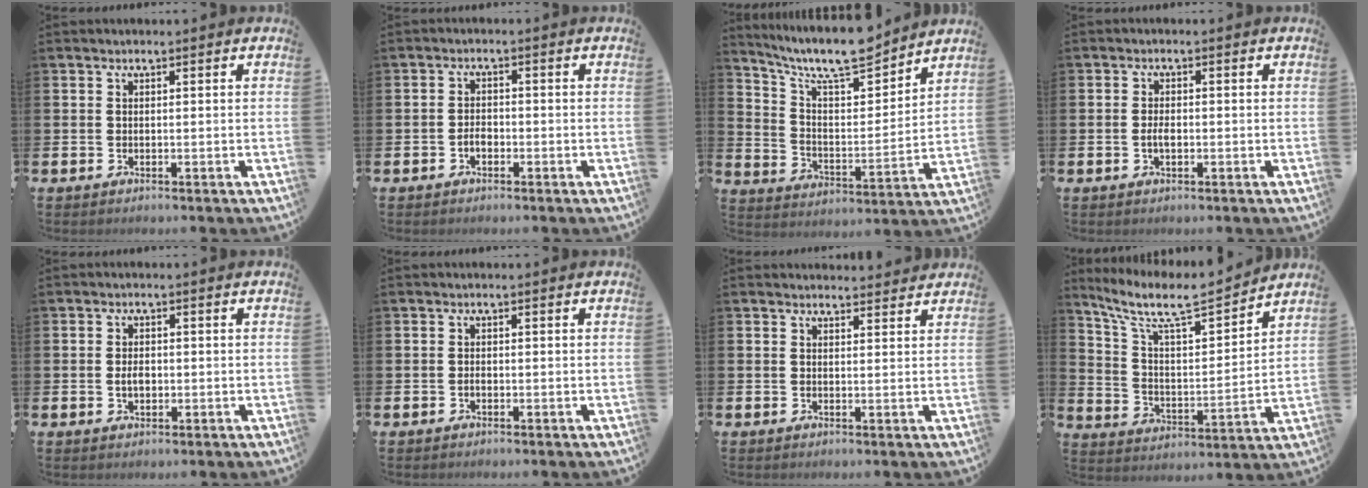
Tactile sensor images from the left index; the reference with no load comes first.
{"total": 1.7, "force": [-0.8, 1.1, 1.1], "torque": [-0.021, 0.005, -0.016]}
{"total": 9.8, "force": [8.9, 2.0, 3.6], "torque": [-0.096, -0.065, 0.155]}
{"total": 1.9, "force": [-0.4, 1.0, 1.6], "torque": [-0.031, 0.002, -0.008]}
{"total": 2.2, "force": [-0.2, 1.4, 1.7], "torque": [-0.024, 0.003, -0.007]}
{"total": 0.6, "force": [-0.3, 0.4, 0.4], "torque": [-0.016, 0.003, -0.005]}
{"total": 2.1, "force": [2.0, 0.4, -0.1], "torque": [0.007, -0.012, 0.035]}
{"total": 9.3, "force": [8.1, 1.6, 4.3], "torque": [-0.116, -0.055, 0.136]}